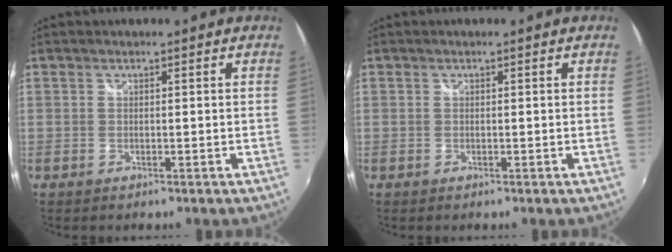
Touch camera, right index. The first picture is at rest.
{"total": 0.0}